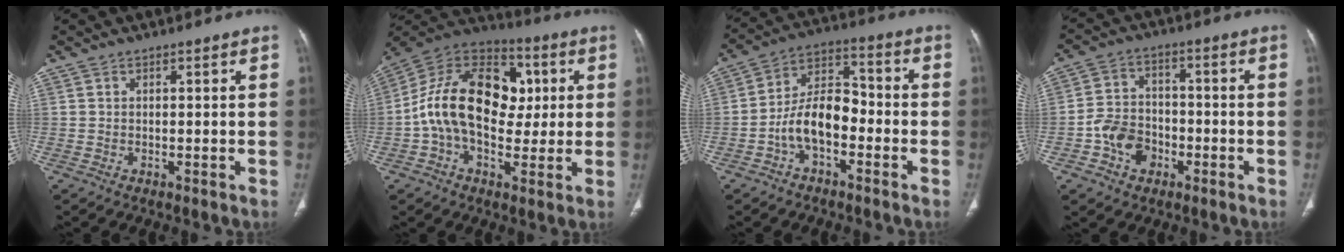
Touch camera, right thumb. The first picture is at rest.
{"total": 20.5, "force": [1.2, 13.7, 15.2], "torque": [-0.247, 0.031, 0.016]}
{"total": 10.5, "force": [-3.6, 5.8, 7.9], "torque": [-0.131, 0.046, -0.071]}
{"total": 8.1, "force": [-3.1, 6.2, 4.1], "torque": [-0.054, 0.028, -0.056]}